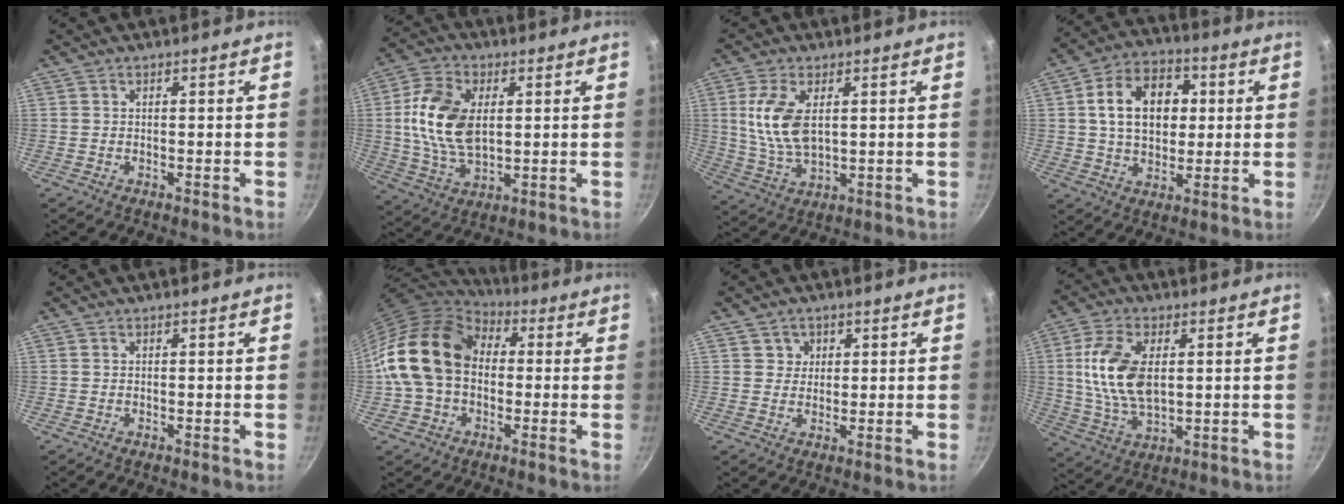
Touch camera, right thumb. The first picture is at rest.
{"total": 14.3, "force": [2.0, 8.6, 11.2], "torque": [-0.204, -0.002, 0.037]}
{"total": 10.6, "force": [2.2, 5.5, 8.8], "torque": [-0.172, -0.012, 0.049]}
{"total": 14.8, "force": [2.5, 10.6, 10.1], "torque": [-0.132, 0.014, 0.034]}
{"total": 0.0}
{"total": 18.1, "force": [0.7, 13.4, 12.1], "torque": [-0.203, 0.039, 0.003]}
{"total": 3.1, "force": [1.2, 2.8, 0.5], "torque": [0.017, -0.001, 0.017]}
{"total": 13.6, "force": [2.1, 7.6, 11.1], "torque": [-0.207, -0.006, 0.042]}